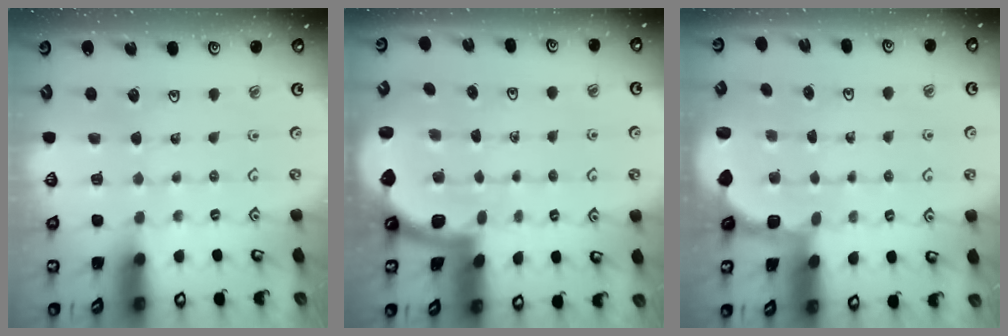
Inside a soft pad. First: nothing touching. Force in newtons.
{"total": 1.2, "press": 1.2, "slide": 0.1}
{"total": 1.9, "press": 1.6, "slide": 1.0}